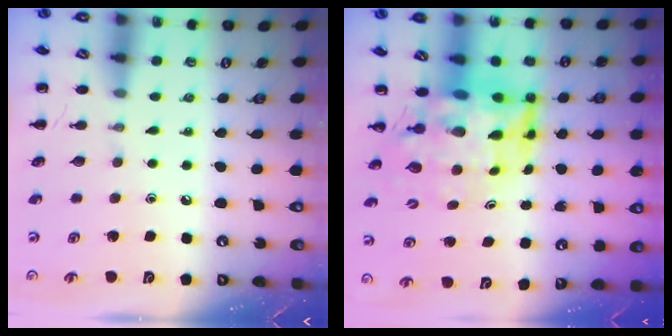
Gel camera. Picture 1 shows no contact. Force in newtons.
{"total": 8.3, "press": 7.9, "slide": 2.6}